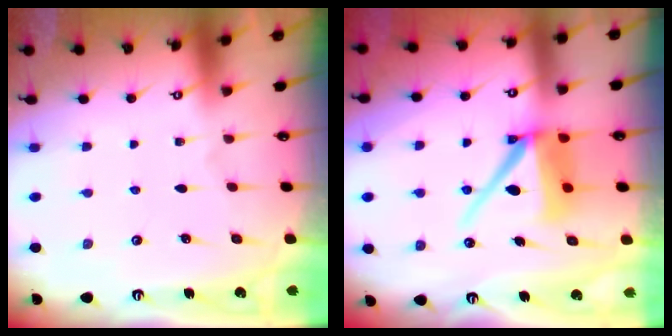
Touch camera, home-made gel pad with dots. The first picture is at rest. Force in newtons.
{"total": 11.1, "press": 11.0, "slide": 1.3}